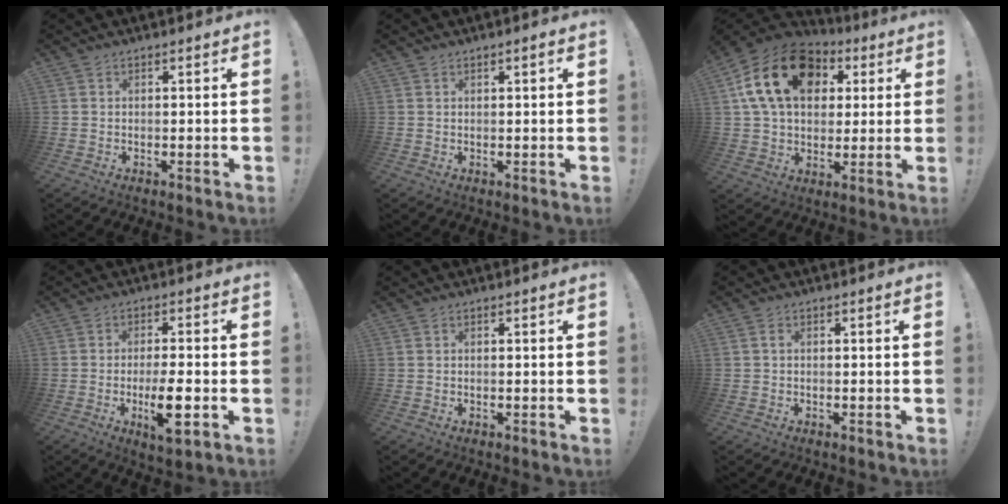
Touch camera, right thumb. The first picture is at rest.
{"total": 0.9, "force": [0.5, 0.1, 0.7], "torque": [-0.007, -0.001, 0.007]}
{"total": 20.3, "force": [6.7, 14.1, 13.0], "torque": [-0.213, -0.004, 0.122]}
{"total": 9.4, "force": [-3.1, 2.2, 8.6], "torque": [-0.158, -0.003, -0.055]}
{"total": 0.0}
{"total": 0.9, "force": [-0.4, 0.7, 0.4], "torque": [-0.009, 0.003, -0.008]}